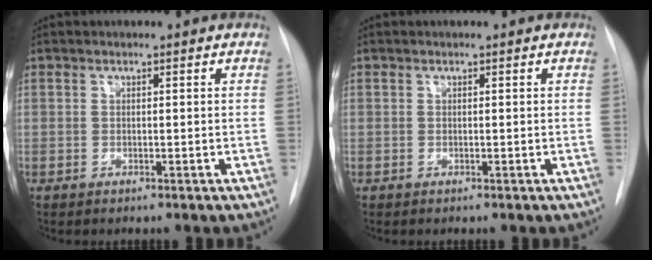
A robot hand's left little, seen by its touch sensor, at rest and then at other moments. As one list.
[{"total": 0.0}]